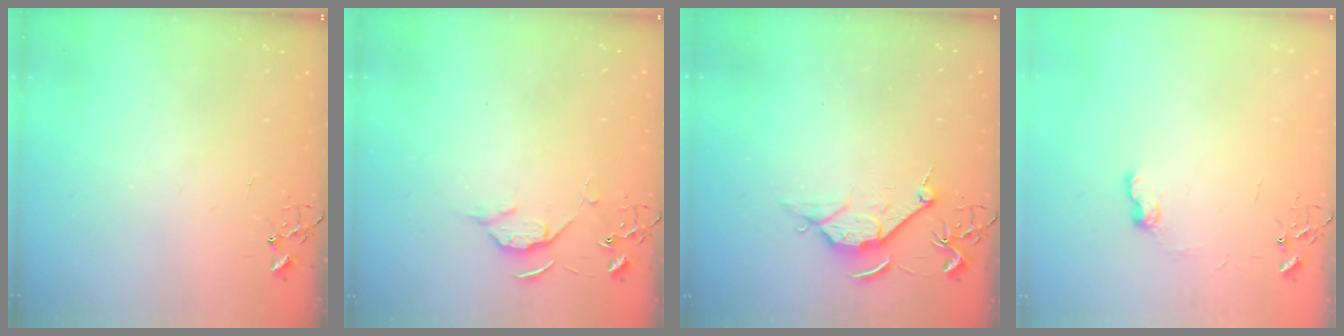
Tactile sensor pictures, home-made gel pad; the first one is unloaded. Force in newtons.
{"total": 5.7, "press": 5.7, "slide": 0.8}
{"total": 8.4, "press": 8.3, "slide": 1.0}
{"total": 7.6, "press": 7.5, "slide": 0.7}